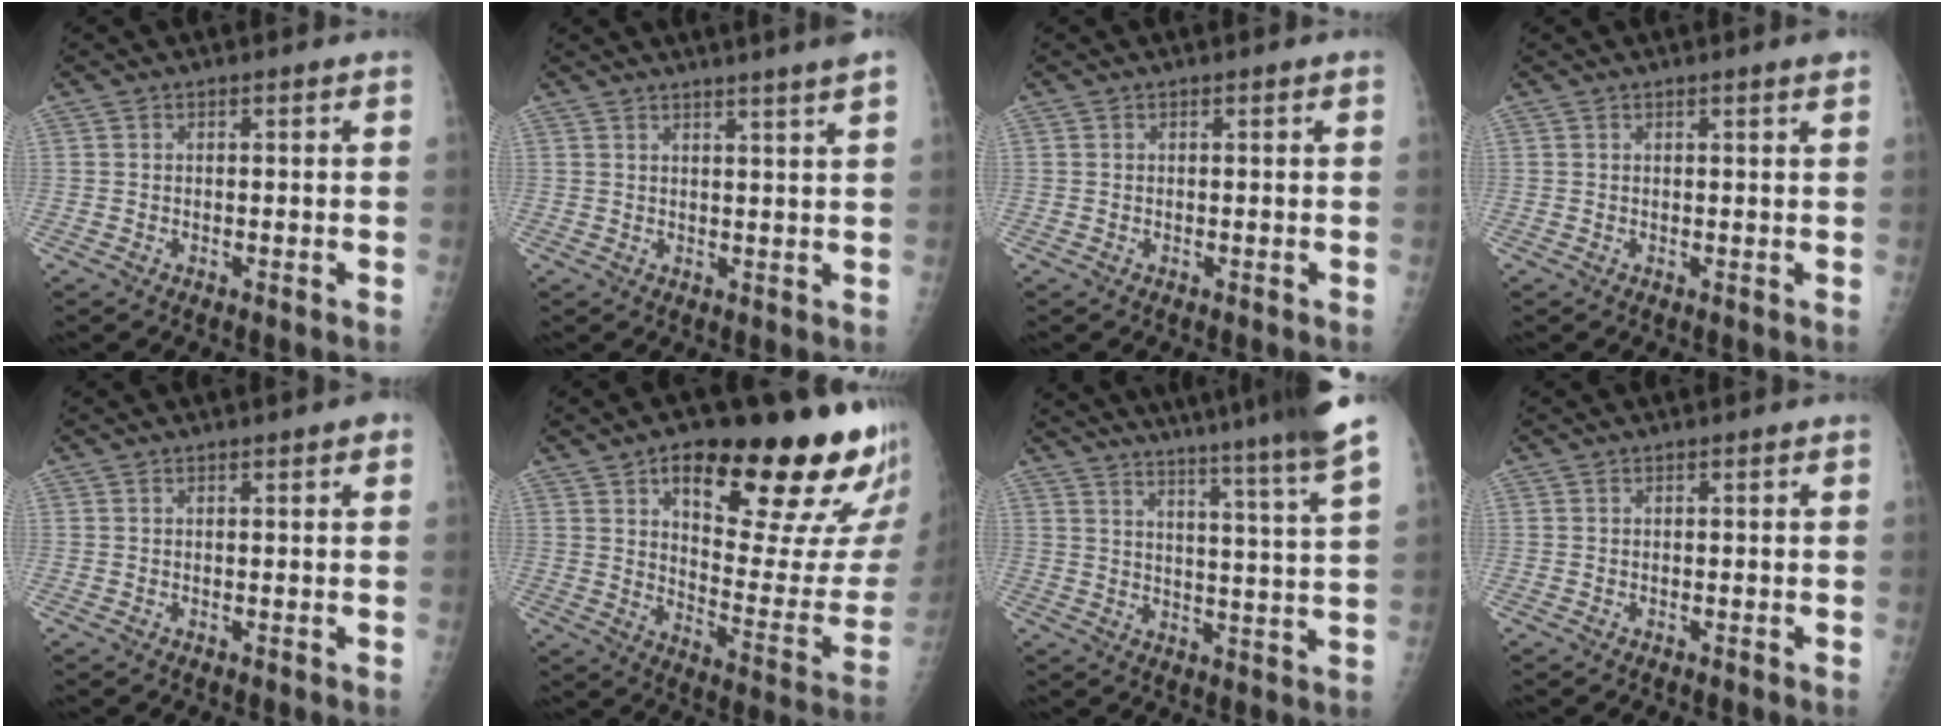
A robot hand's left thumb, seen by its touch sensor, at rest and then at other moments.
{"total": 7.0, "force": [5.6, -0.8, 4.1], "torque": [-0.052, -0.010, 0.062]}
{"total": 0.0}
{"total": 1.6, "force": [1.1, -0.3, 1.1], "torque": [-0.015, -0.003, 0.015]}
{"total": 1.5, "force": [0.8, 0.3, 1.2], "torque": [-0.017, 0.000, 0.009]}
{"total": 28.2, "force": [16.3, 8.9, 21.2], "torque": [-0.237, -0.066, 0.235]}
{"total": 22.1, "force": [18.5, -1.1, 12.0], "torque": [-0.174, -0.105, 0.246]}
{"total": 0.0}